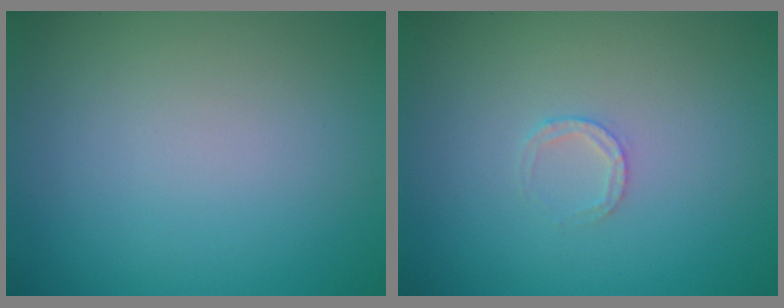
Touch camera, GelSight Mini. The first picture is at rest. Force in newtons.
{"total": 1.3, "press": 1.3, "slide": 0.2}